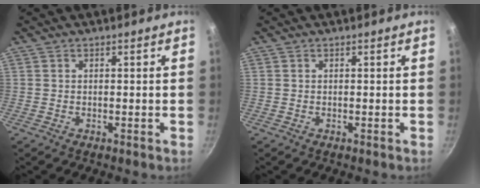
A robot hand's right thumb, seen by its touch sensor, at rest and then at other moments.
{"total": 0.0}